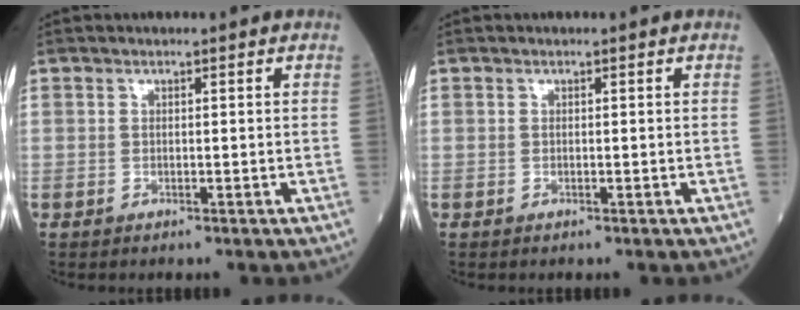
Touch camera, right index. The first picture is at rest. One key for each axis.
{"total": 0.0}